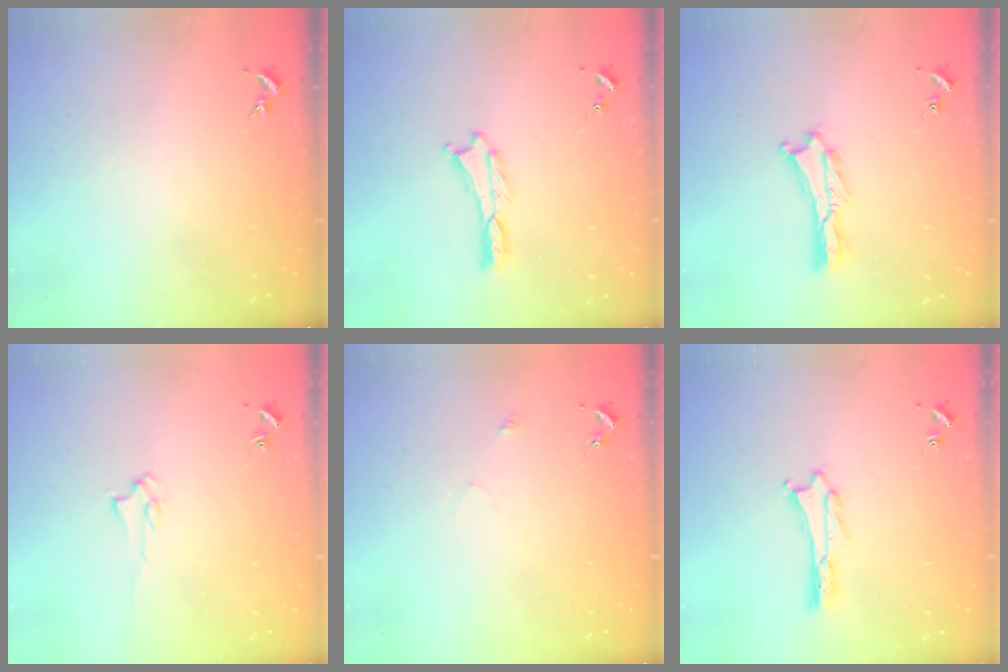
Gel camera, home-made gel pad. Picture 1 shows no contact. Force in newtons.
{"total": 0.0}
{"total": 0.6, "press": 0.5, "slide": 0.2}
{"total": 1.6, "press": 1.6, "slide": 0.2}
{"total": 2.5, "press": 2.5, "slide": 0.2}
{"total": 1.8, "press": 1.8, "slide": 0.2}